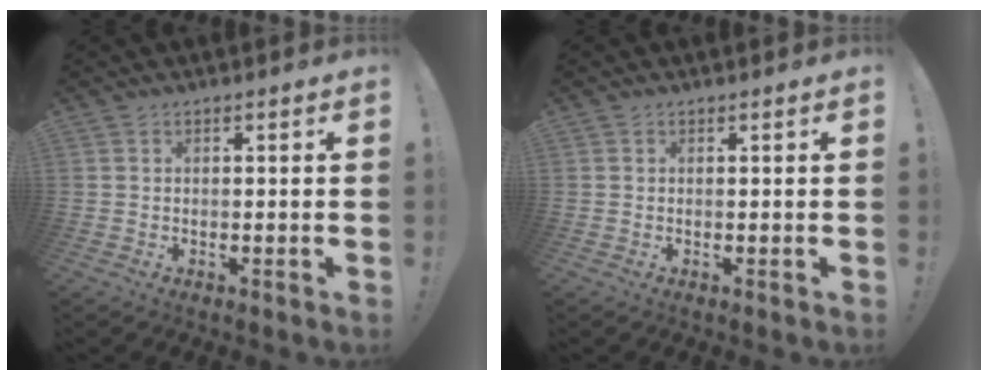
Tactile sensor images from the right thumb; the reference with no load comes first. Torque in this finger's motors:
{"motor_torque": [-0.16, -0.09, -0.11, 0.16, -0.04]}